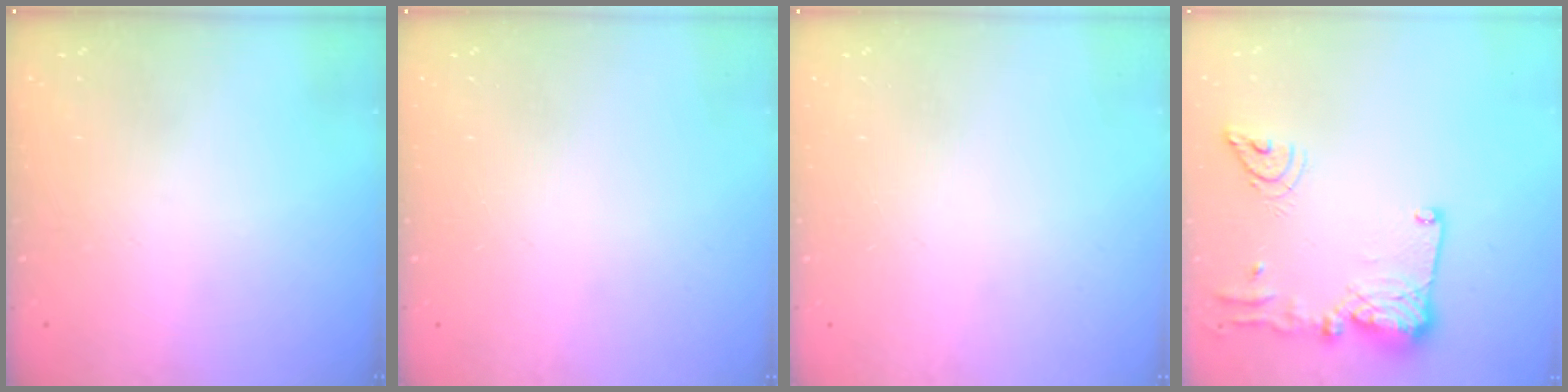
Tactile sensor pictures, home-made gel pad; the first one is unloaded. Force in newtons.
{"total": 0.0}
{"total": 0.0}
{"total": 17.2, "press": 17.1, "slide": 2.2}